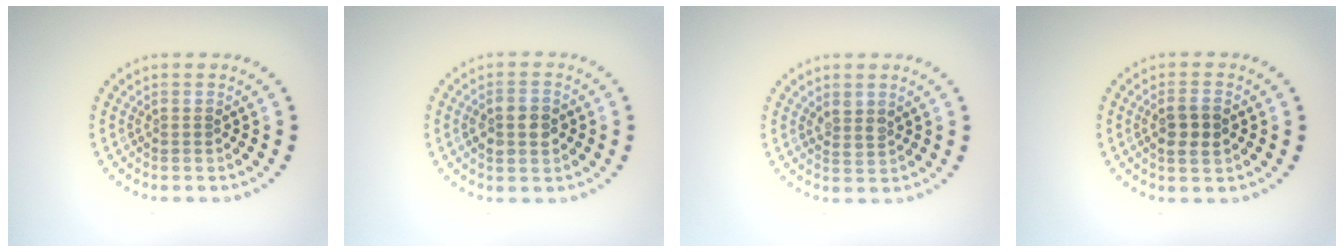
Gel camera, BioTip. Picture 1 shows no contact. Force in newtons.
{"total": 2.4, "press": 2.4, "slide": 0.2}
{"total": 1.3, "press": 1.1, "slide": 0.7}
{"total": 2.6, "press": 2.5, "slide": 0.6}